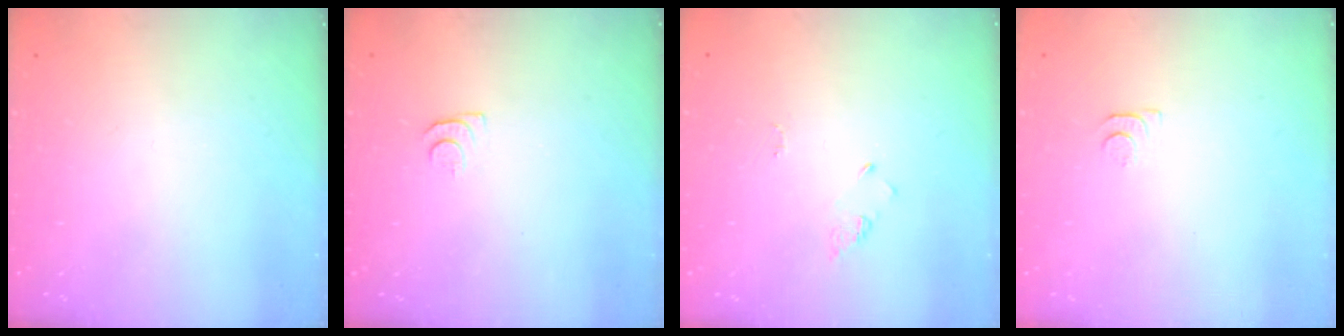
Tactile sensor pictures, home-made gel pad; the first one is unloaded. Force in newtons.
{"total": 4.4, "press": 4.4, "slide": 0.6}
{"total": 2.9, "press": 2.9, "slide": 0.3}
{"total": 7.2, "press": 7.1, "slide": 0.8}